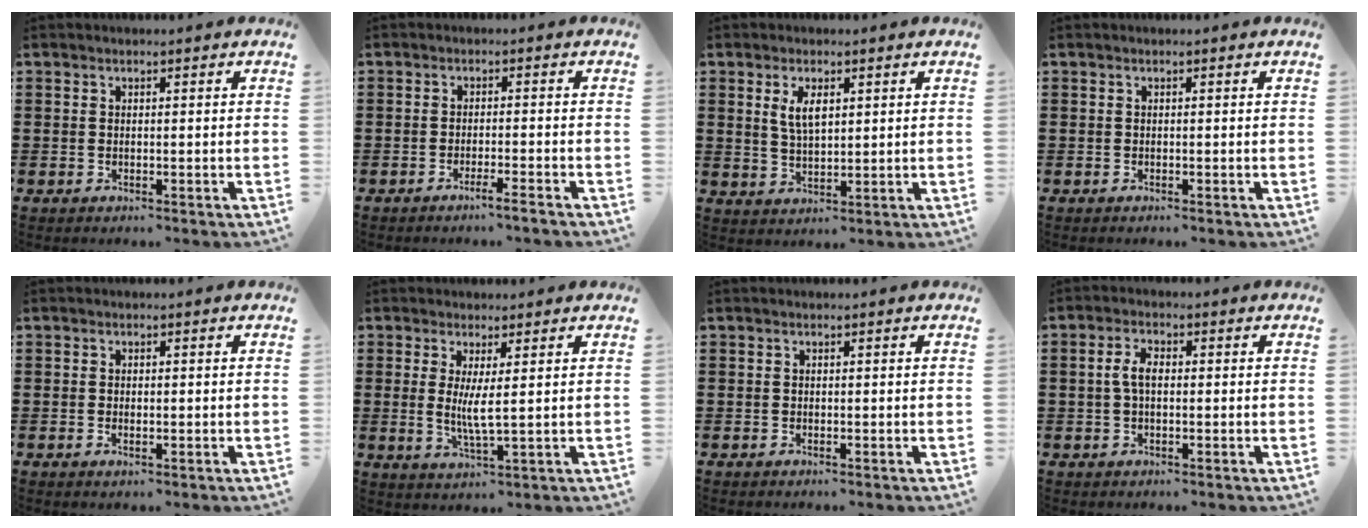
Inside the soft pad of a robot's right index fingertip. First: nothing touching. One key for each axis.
{"total": 2.3, "fx": -1.9, "fy": -0.3, "fz": 1.2, "tx": -0.021, "ty": -0.001, "tz": -0.035}
{"total": 4.2, "fx": 1.6, "fy": 1.8, "fz": 3.5, "tx": -0.074, "ty": 0.005, "tz": 0.027}
{"total": 0.0}
{"total": 0.8, "fx": -0.1, "fy": 0.4, "fz": 0.7, "tx": -0.016, "ty": -0.001, "tz": -0.001}
{"total": 4.2, "fx": 0.9, "fy": 0.3, "fz": 4.1, "tx": -0.078, "ty": -0.006, "tz": 0.015}
{"total": 0.0}
{"total": 3.5, "fx": 0.0, "fy": 1.8, "fz": 3.1, "tx": -0.069, "ty": 0.004, "tz": -0.003}